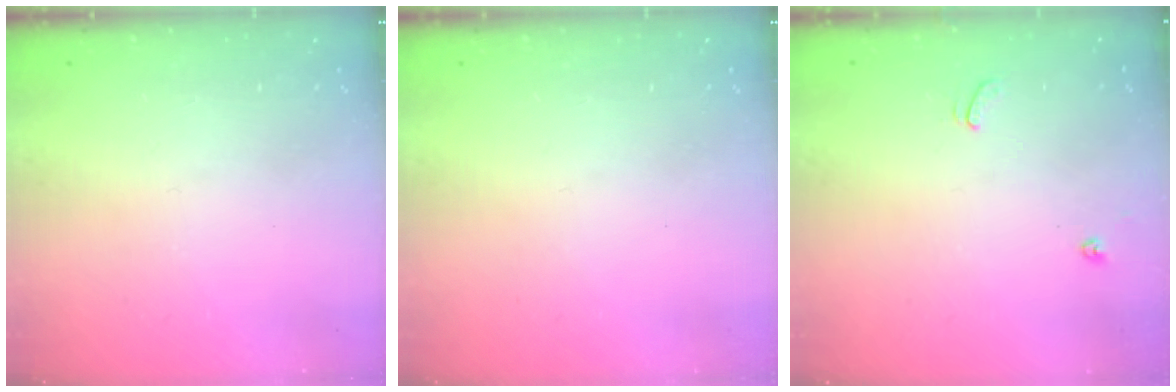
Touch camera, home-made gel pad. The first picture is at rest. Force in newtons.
{"total": 0.0}
{"total": 1.7, "press": 1.7, "slide": 0.5}